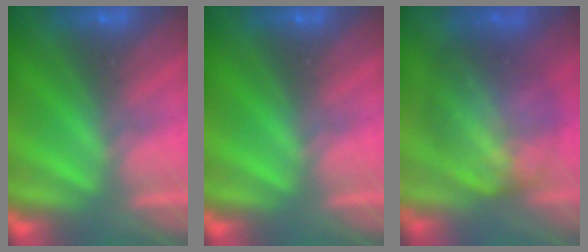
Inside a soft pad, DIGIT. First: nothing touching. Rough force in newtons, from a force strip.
{"total": 0.0}
{"total": 8.4}